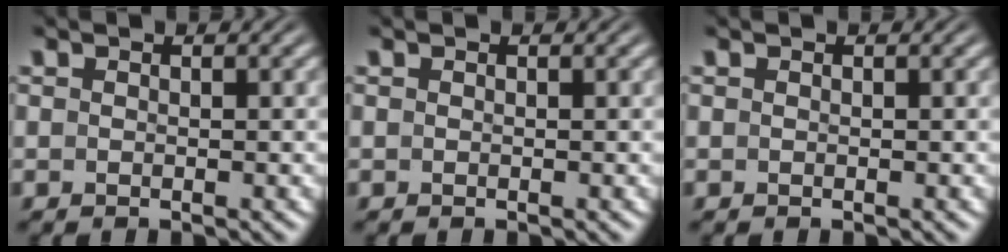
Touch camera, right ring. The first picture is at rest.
{"total": 0.0}
{"total": 0.0}